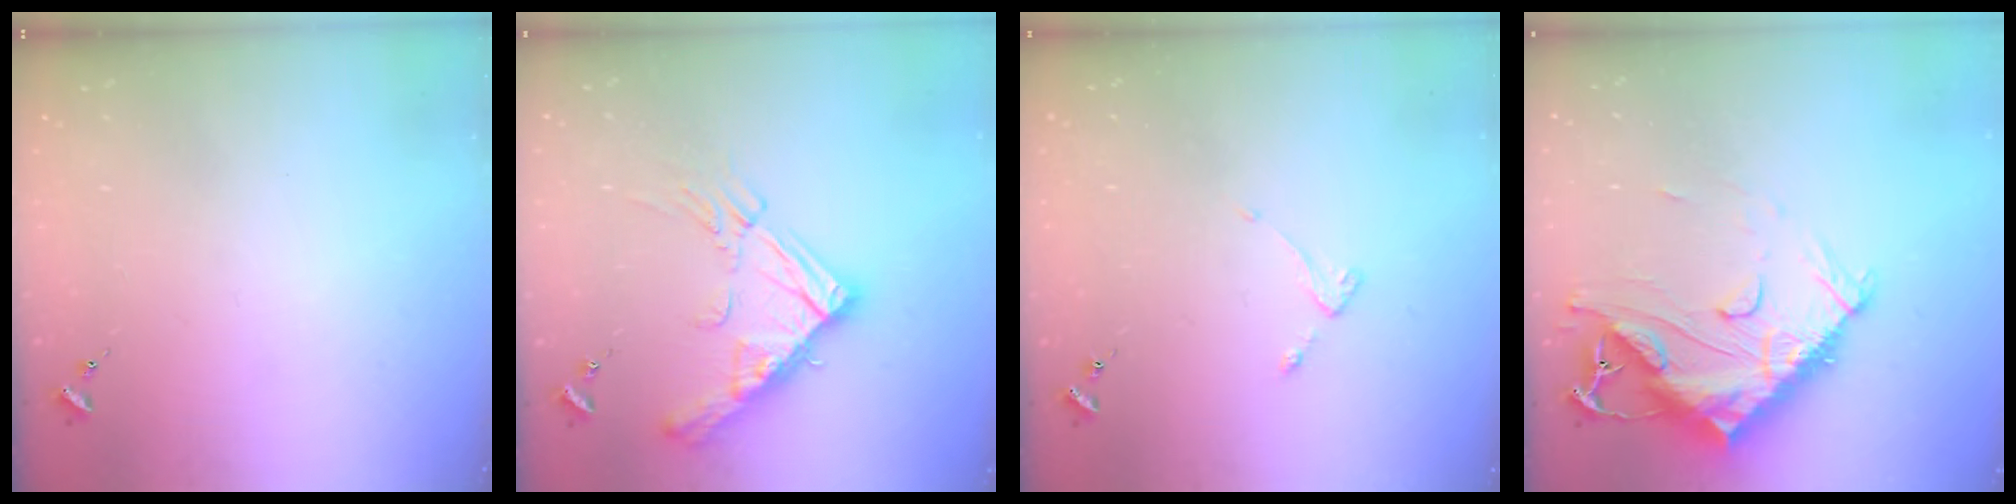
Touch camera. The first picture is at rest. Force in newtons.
{"total": 16.4, "press": 16.4, "slide": 1.8}
{"total": 2.6, "press": 2.6, "slide": 0.5}
{"total": 18.8, "press": 18.7, "slide": 1.7}